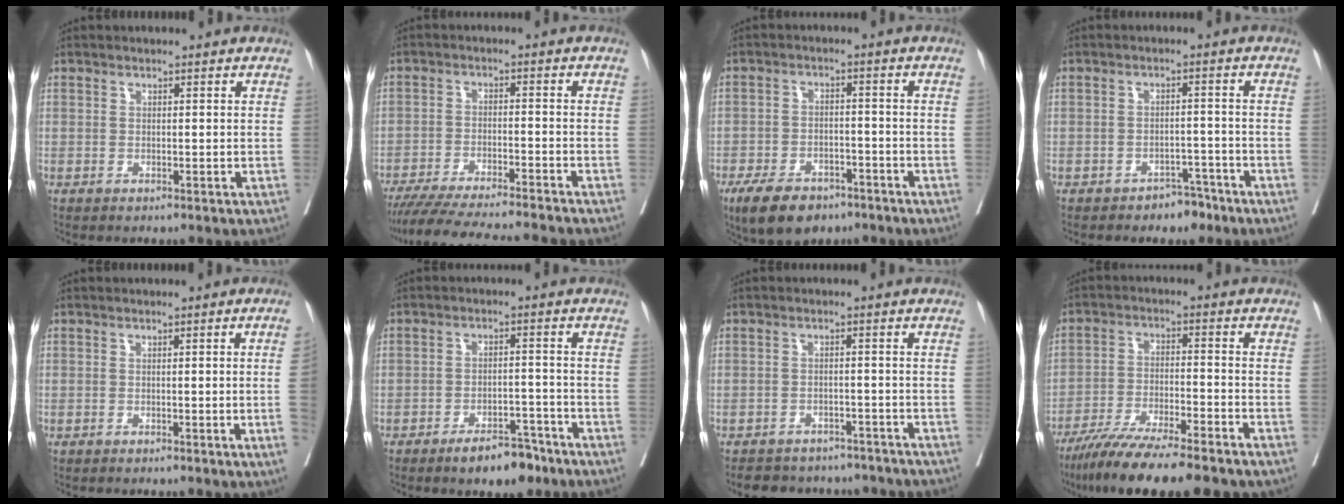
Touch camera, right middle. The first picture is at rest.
{"total": 15.8, "force": [-14.2, -0.2, 6.8], "torque": [-0.107, -0.030, -0.215]}
{"total": 9.3, "force": [-6.6, 4.3, 4.9], "torque": [-0.083, -0.005, -0.107]}
{"total": 3.0, "force": [-2.4, 1.6, 0.9], "torque": [-0.008, 0.008, -0.030]}
{"total": 2.7, "force": [-0.4, -1.3, 2.4], "torque": [-0.033, -0.001, -0.006]}
{"total": 6.1, "force": [-4.5, 1.9, 3.5], "torque": [-0.048, 0.004, -0.067]}
{"total": 12.7, "force": [-11.3, 4.7, 3.4], "torque": [-0.057, 0.012, -0.127]}
{"total": 13.8, "force": [-11.1, 0.7, 8.1], "torque": [-0.134, -0.036, -0.183]}